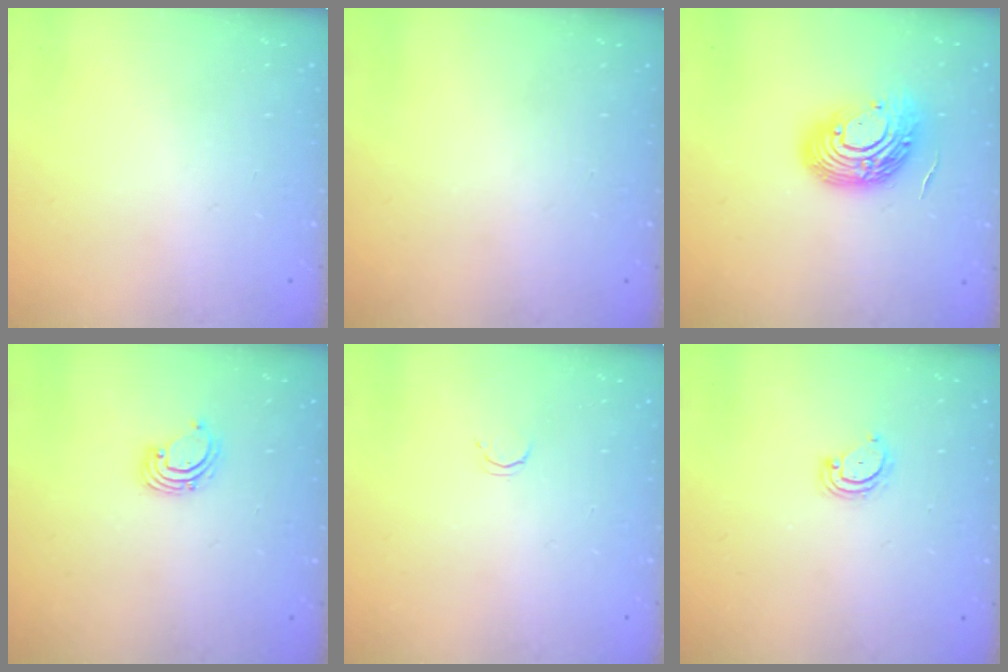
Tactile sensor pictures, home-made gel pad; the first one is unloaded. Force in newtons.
{"total": 0.0}
{"total": 15.3, "press": 15.3, "slide": 0.9}
{"total": 2.3, "press": 2.3, "slide": 0.2}
{"total": 2.1, "press": 2.1, "slide": 0.4}
{"total": 2.3, "press": 2.3, "slide": 0.2}